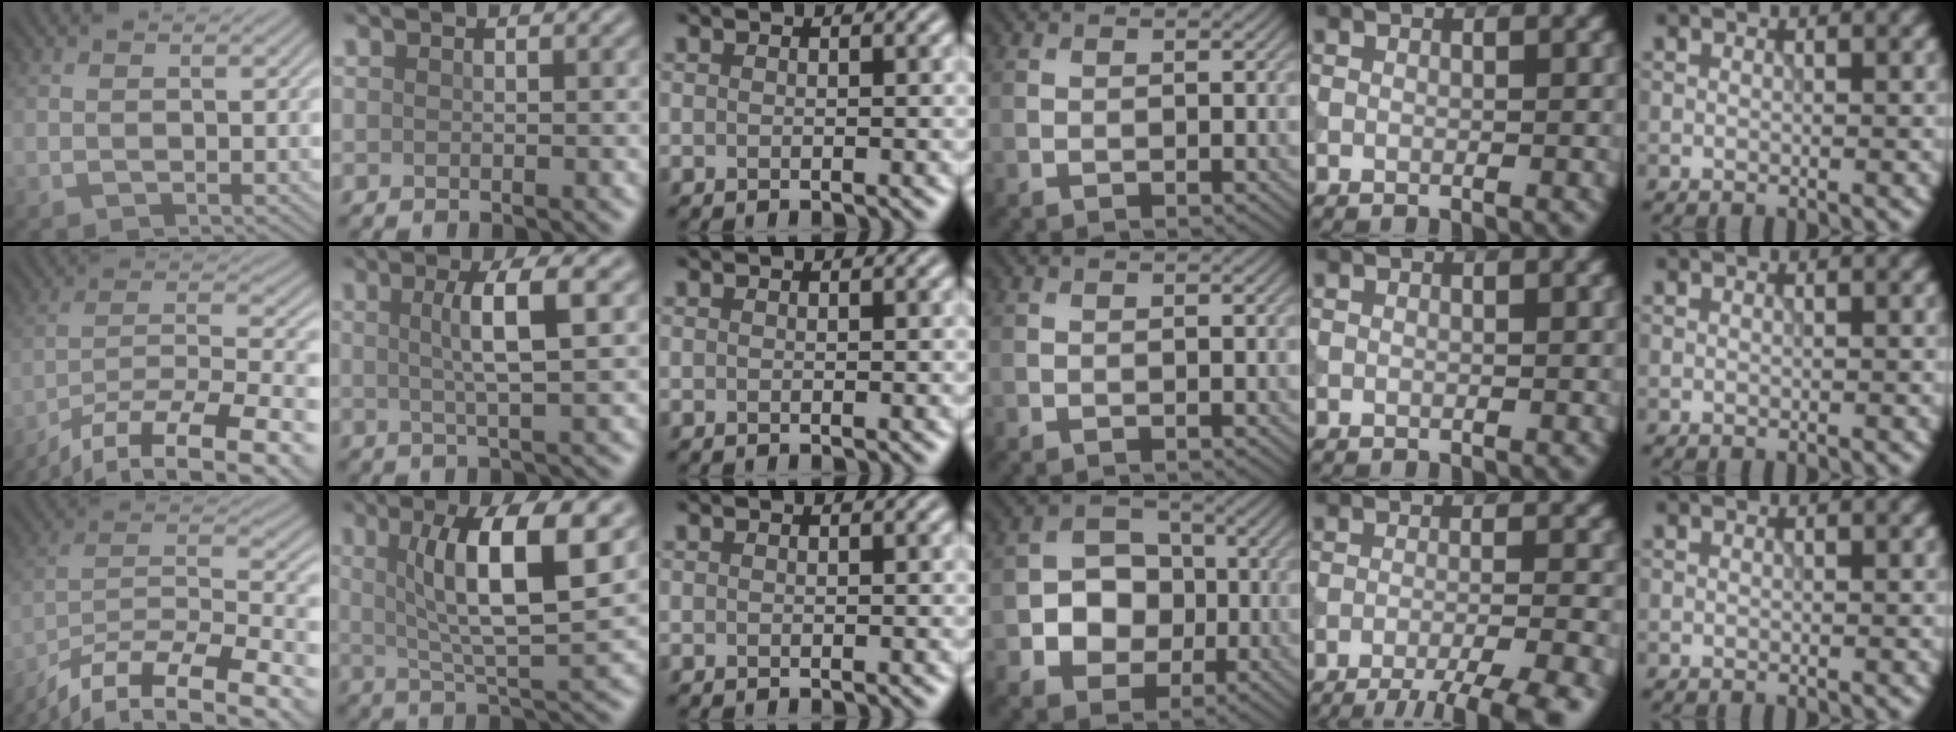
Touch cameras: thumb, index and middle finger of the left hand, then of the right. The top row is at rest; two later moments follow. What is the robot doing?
{"motion": "extract", "object": "tissue"}